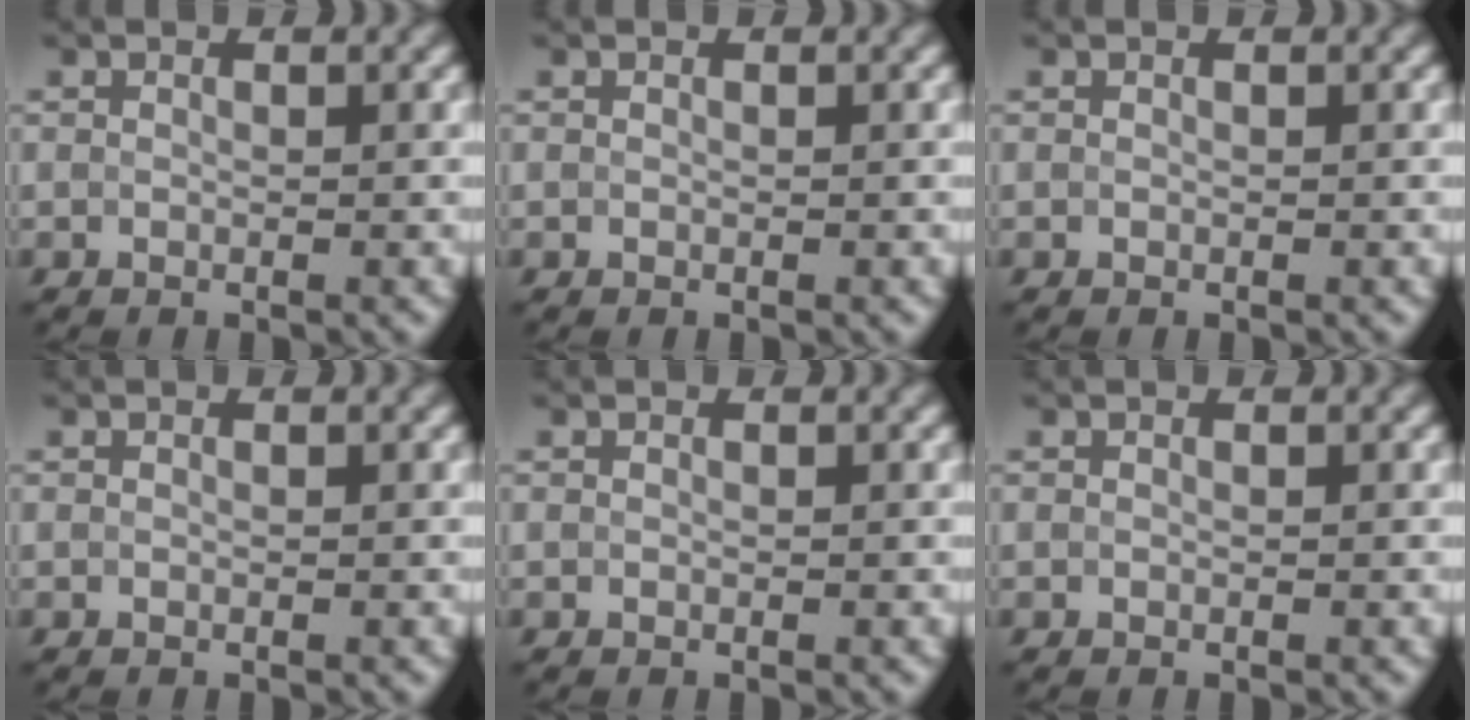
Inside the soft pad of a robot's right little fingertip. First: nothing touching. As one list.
[{"total": 0.0}, {"total": 0.0}, {"total": 0.0}, {"total": 0.0}, {"total": 0.0}]